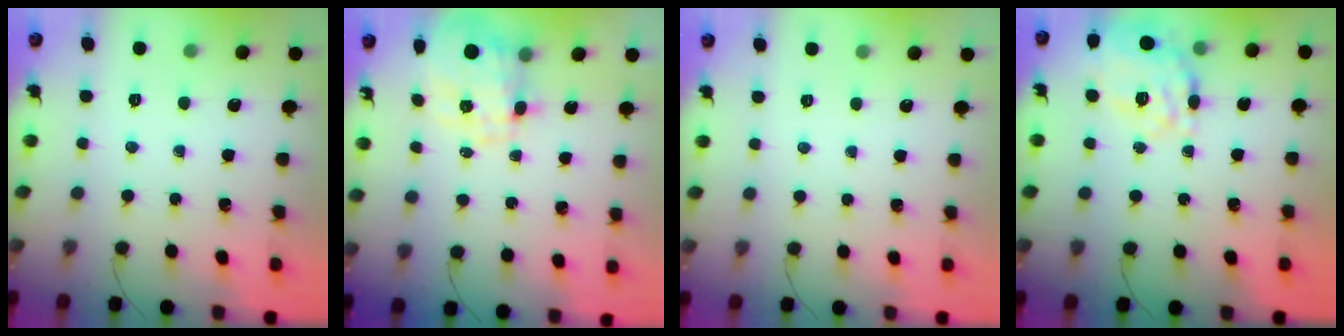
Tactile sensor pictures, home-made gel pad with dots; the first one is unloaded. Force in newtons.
{"total": 7.1, "press": 6.9, "slide": 1.6}
{"total": 2.5, "press": 2.4, "slide": 0.4}
{"total": 14.8, "press": 14.5, "slide": 3.1}